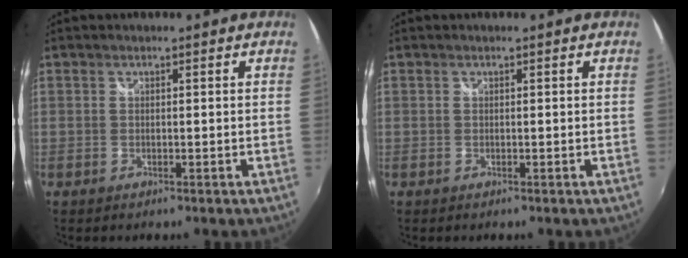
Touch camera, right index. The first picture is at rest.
{"total": 0.0}